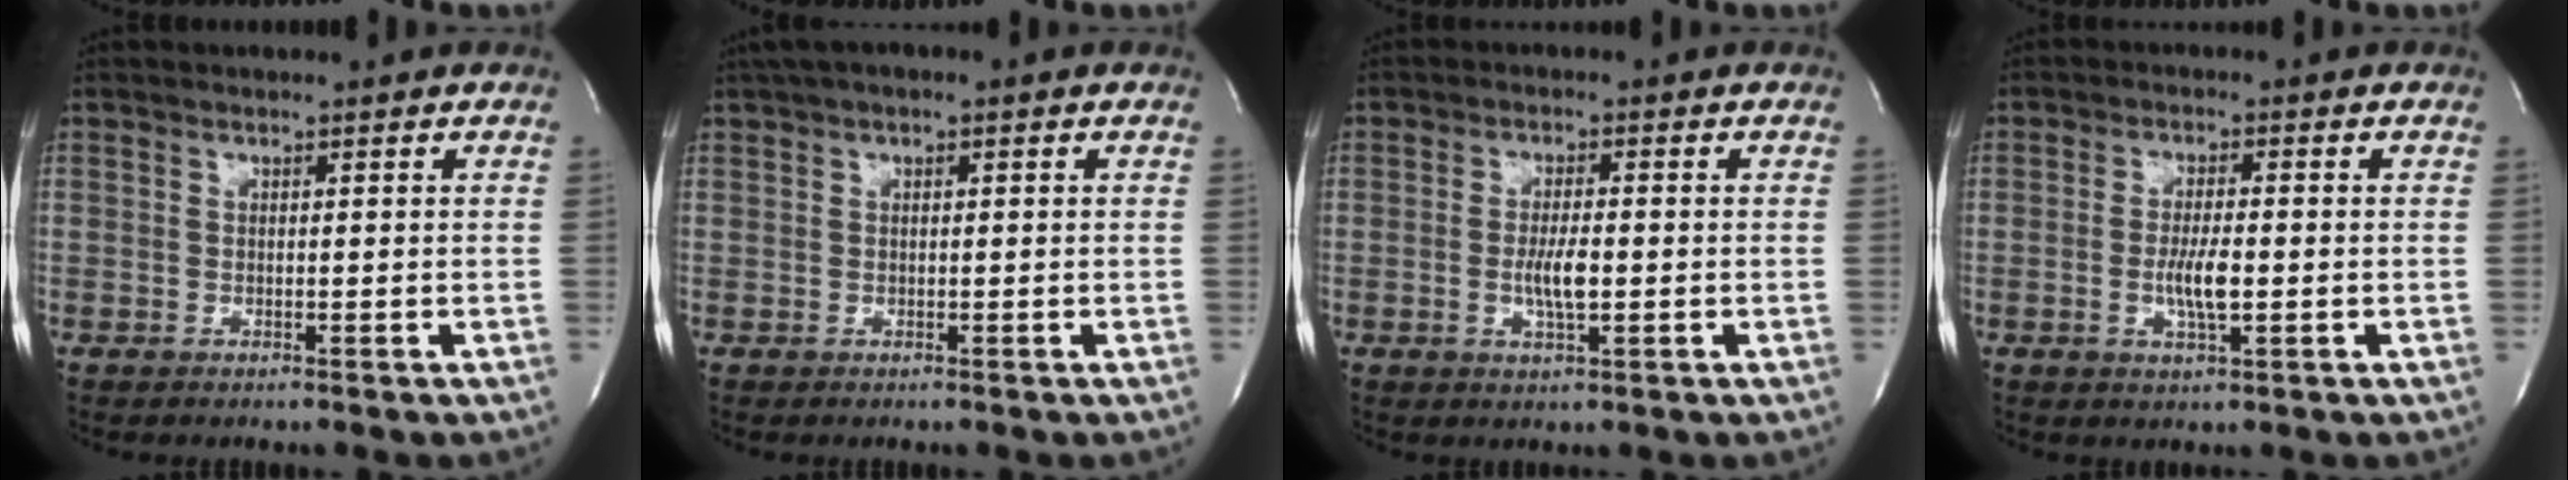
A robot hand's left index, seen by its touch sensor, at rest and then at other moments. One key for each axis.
{"total": 3.5, "fx": 1.7, "fy": 1.3, "fz": 2.8, "tx": -0.053, "ty": 0.025, "tz": 0.025}
{"total": 4.2, "fx": -0.8, "fy": 0.9, "fz": 4.1, "tx": -0.081, "ty": -0.005, "tz": -0.011}
{"total": 4.7, "fx": -1.0, "fy": 0.9, "fz": 4.5, "tx": -0.090, "ty": -0.006, "tz": -0.015}